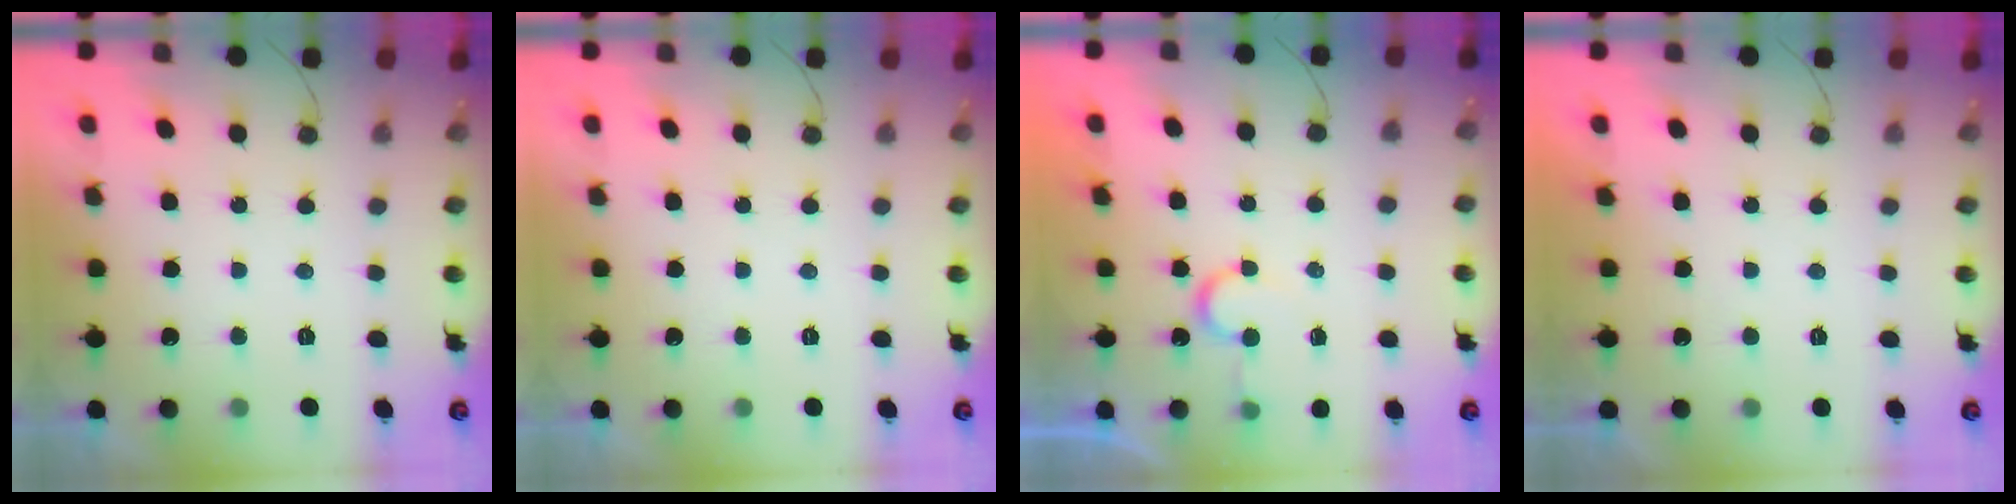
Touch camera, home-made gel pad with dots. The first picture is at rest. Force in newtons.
{"total": 0.0}
{"total": 6.8, "press": 6.8, "slide": 0.3}
{"total": 2.0, "press": 2.0, "slide": 0.1}